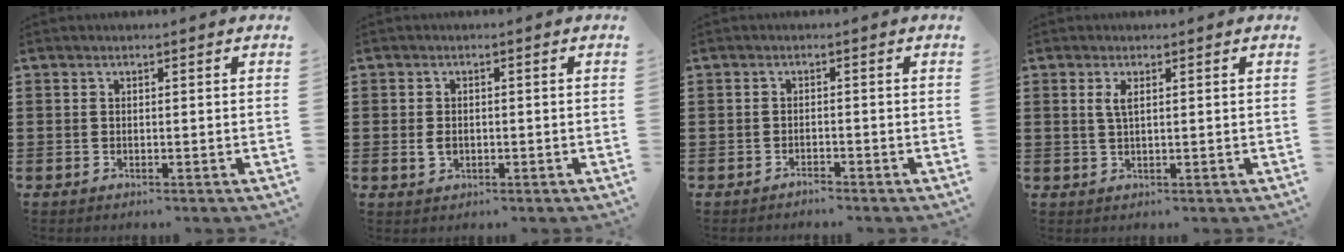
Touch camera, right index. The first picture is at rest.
{"total": 1.8, "force": [-0.3, 1.1, 1.3], "torque": [-0.028, 0.001, -0.005]}
{"total": 1.3, "force": [-1.3, 0.0, 0.1], "torque": [-0.006, 0.000, -0.026]}
{"total": 2.0, "force": [0.7, 0.6, 1.8], "torque": [-0.038, 0.003, 0.012]}